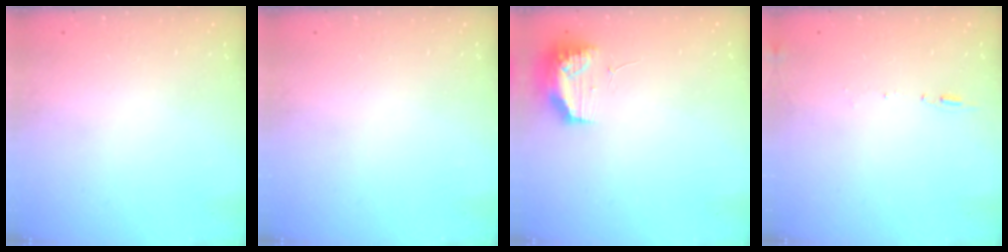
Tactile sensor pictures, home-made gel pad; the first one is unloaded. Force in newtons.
{"total": 0.0}
{"total": 9.7, "press": 9.7, "slide": 0.9}
{"total": 5.6, "press": 5.3, "slide": 1.7}